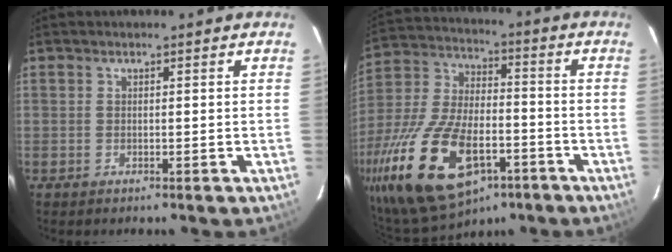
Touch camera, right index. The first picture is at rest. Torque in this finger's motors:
{"motor_torque": [1.65, -0.49, 1.05, 0.21]}